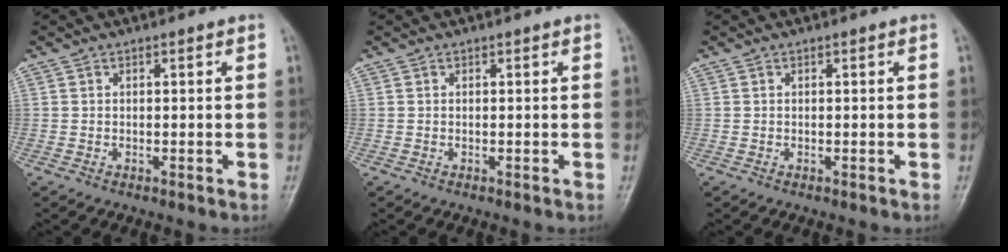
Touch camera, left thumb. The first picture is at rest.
{"total": 0.0}
{"total": 0.0}